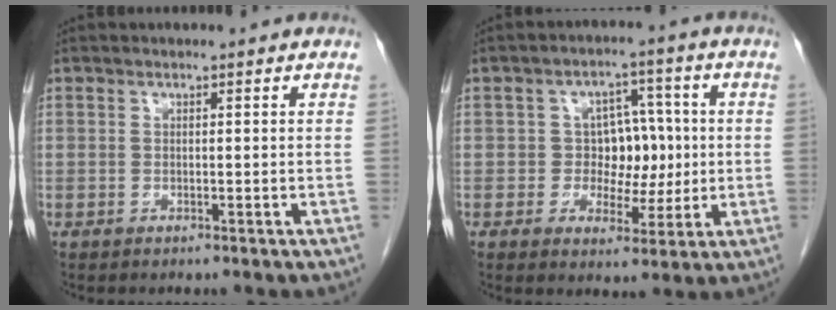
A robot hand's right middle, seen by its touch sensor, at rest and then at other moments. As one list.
[{"total": 6.8, "force": [0.1, 5.1, 4.6], "torque": [-0.055, 0.021, 0.008]}]